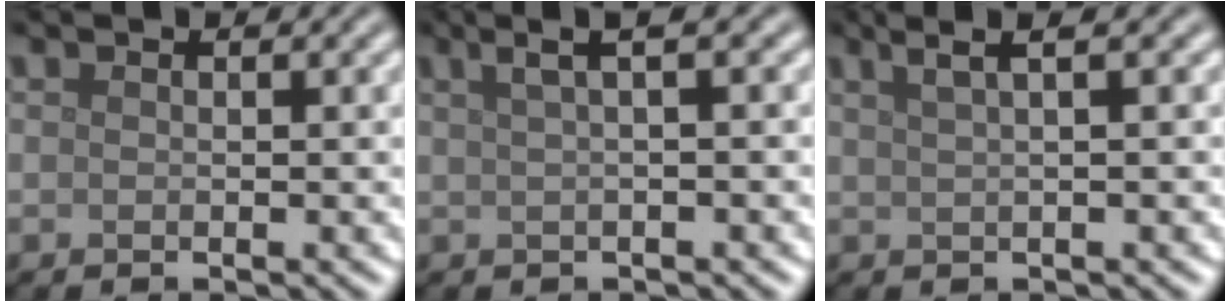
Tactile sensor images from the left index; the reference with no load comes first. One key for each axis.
{"total": 3.1, "fx": 1.2, "fy": 0.8, "fz": 2.7, "tx": -0.034, "ty": 0.011, "tz": 0.017}
{"total": 3.4, "fx": 2.1, "fy": 0.9, "fz": 2.5, "tx": -0.026, "ty": 0.011, "tz": 0.018}